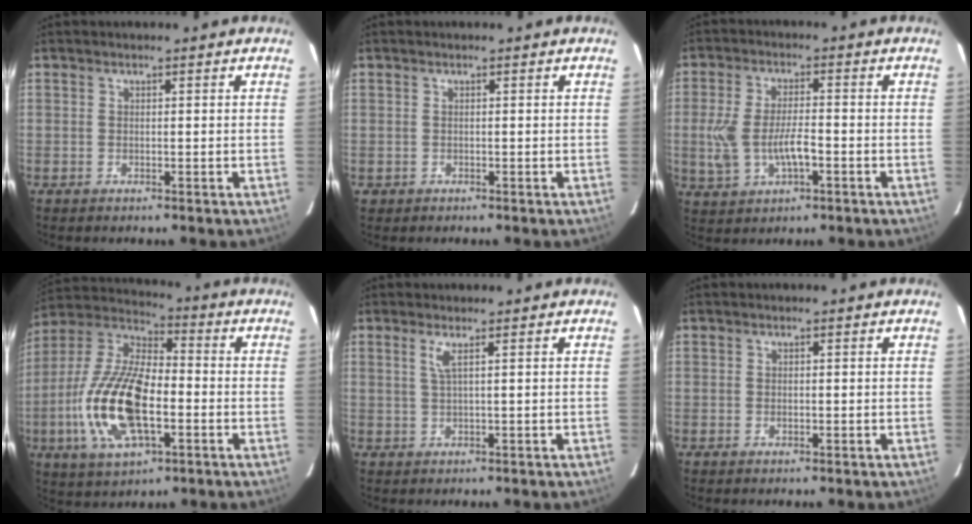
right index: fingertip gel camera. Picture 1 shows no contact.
{"total": 1.1, "force": [-0.3, 1.0, 0.0], "torque": [-0.001, 0.002, -0.001]}
{"total": 9.0, "force": [-2.1, 4.0, 7.7], "torque": [-0.169, -0.001, -0.033]}
{"total": 19.5, "force": [-4.7, 8.7, 16.8], "torque": [-0.357, -0.007, -0.091]}
{"total": 1.9, "force": [0.8, -0.4, 1.7], "torque": [-0.033, -0.003, 0.018]}
{"total": 0.7, "force": [-0.1, 0.6, 0.3], "torque": [-0.004, 0.000, -0.001]}